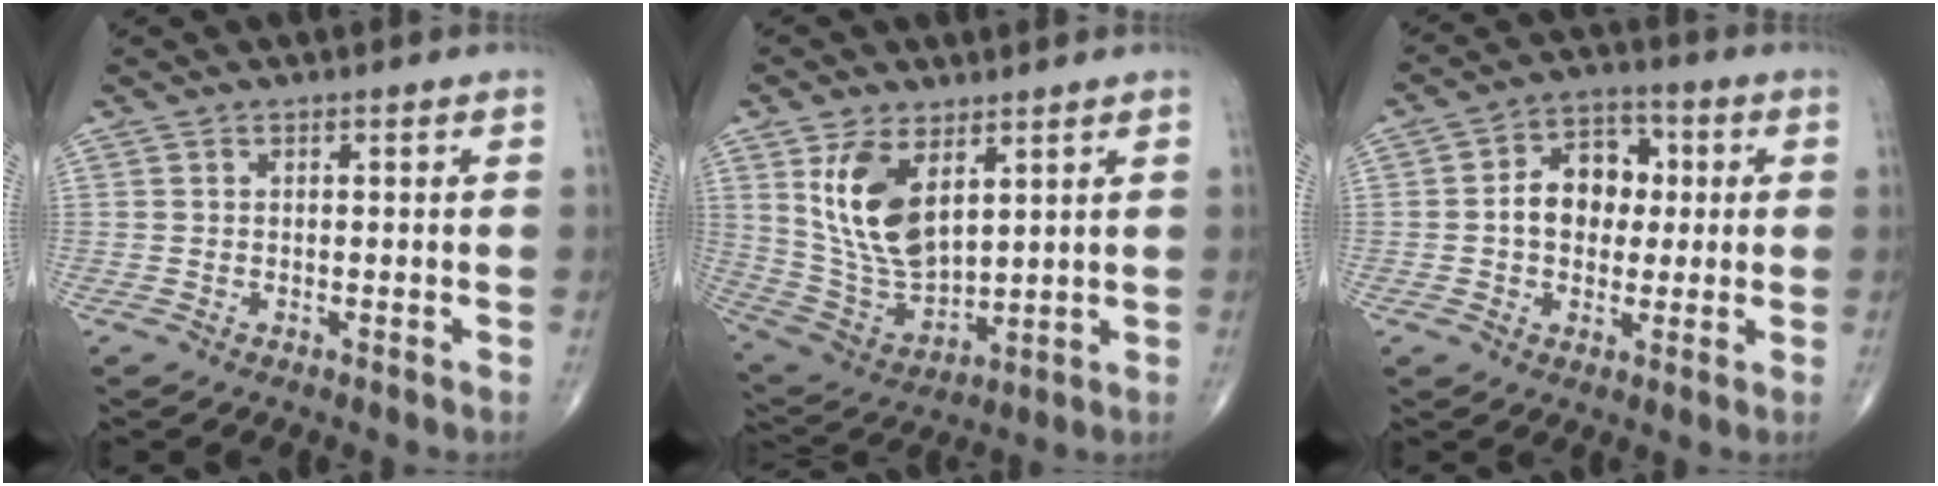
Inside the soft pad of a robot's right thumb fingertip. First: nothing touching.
{"total": 12.7, "force": [4.8, 6.7, 9.6], "torque": [-0.175, -0.025, 0.111]}
{"total": 10.2, "force": [0.5, 7.7, 6.7], "torque": [-0.071, 0.023, 0.001]}